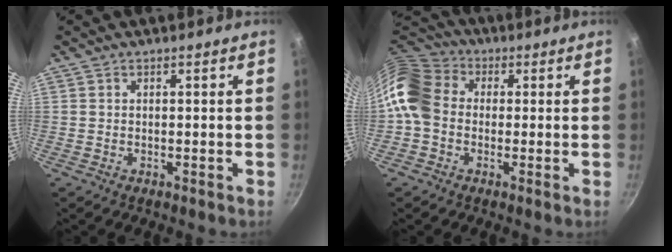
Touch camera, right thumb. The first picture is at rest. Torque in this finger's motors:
{"motor_torque": [0.22, 0.23, 0.49, -0.46, 0.41]}